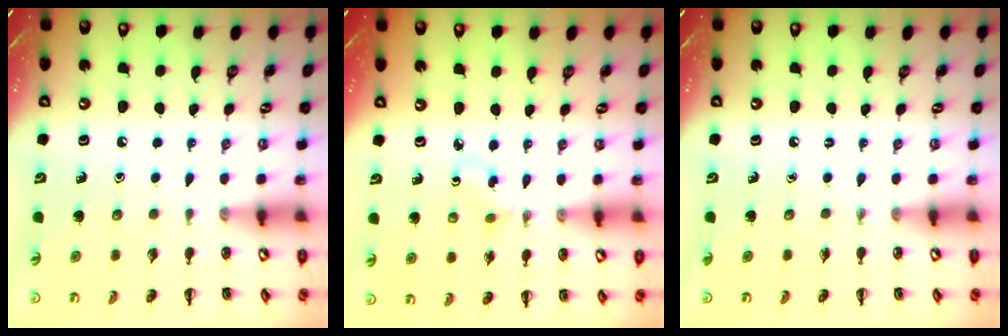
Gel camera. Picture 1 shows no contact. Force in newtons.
{"total": 1.9, "press": 1.6, "slide": 1.0}
{"total": 0.0}